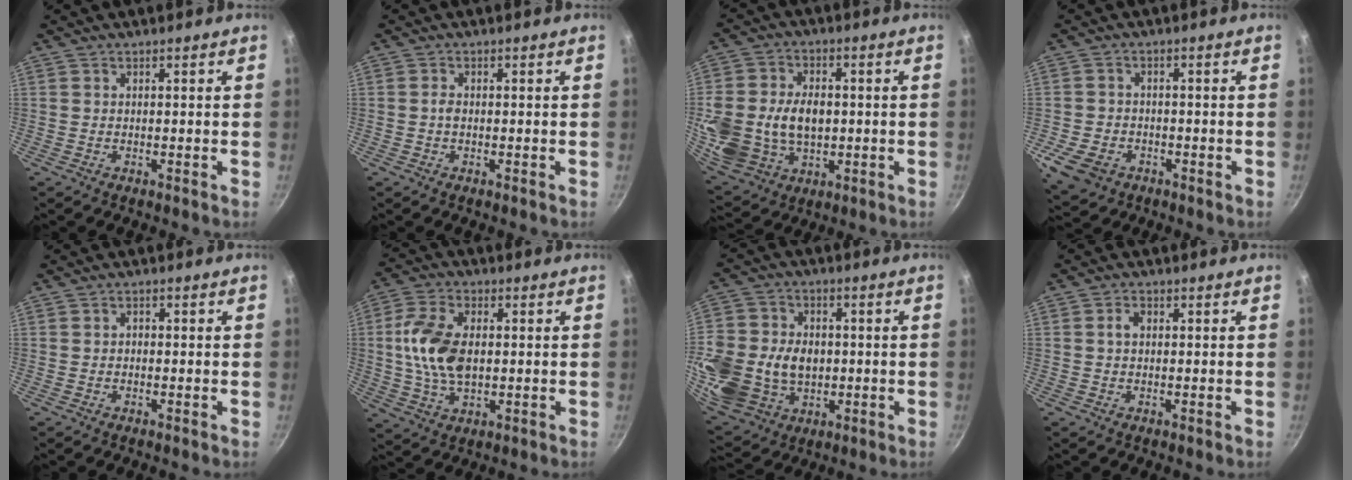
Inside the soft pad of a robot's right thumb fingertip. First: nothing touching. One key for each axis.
{"total": 1.1, "fx": -0.2, "fy": 0.7, "fz": 0.8, "tx": -0.015, "ty": 0.004, "tz": -0.005}
{"total": 18.9, "fx": -0.1, "fy": 14.0, "fz": 12.7, "tx": -0.260, "ty": 0.004, "tz": 0.012}
{"total": 7.5, "fx": -3.0, "fy": 5.5, "fz": 4.0, "tx": -0.077, "ty": 0.013, "tz": -0.052}
{"total": 0.8, "fx": -0.3, "fy": 0.6, "fz": 0.4, "tx": -0.006, "ty": 0.004, "tz": -0.005}
{"total": 12.0, "fx": 0.7, "fy": 7.2, "fz": 9.6, "tx": -0.175, "ty": 0.010, "tz": 0.008}
{"total": 23.5, "fx": -1.7, "fy": 18.3, "fz": 14.6, "tx": -0.326, "ty": 0.020, "tz": -0.016}
{"total": 1.9, "fx": 0.2, "fy": 1.3, "fz": 1.3, "tx": -0.019, "ty": 0.005, "tz": 0.001}